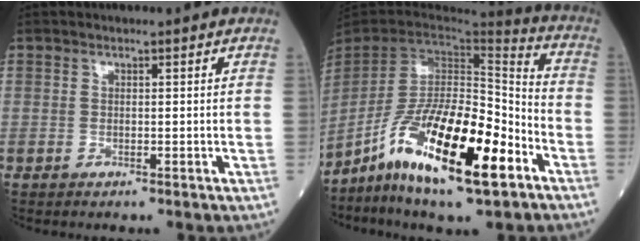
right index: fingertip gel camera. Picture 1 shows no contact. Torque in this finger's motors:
{"motor_torque": [1.82, -0.32, 0.61, 0.21]}